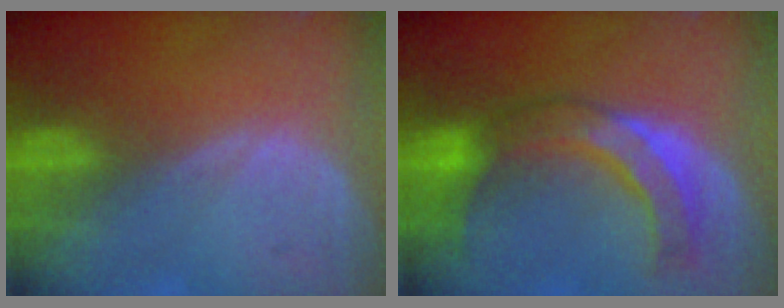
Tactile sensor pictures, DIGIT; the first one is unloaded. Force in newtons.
{"total": 8.4, "press": 8.3, "slide": 1.2}